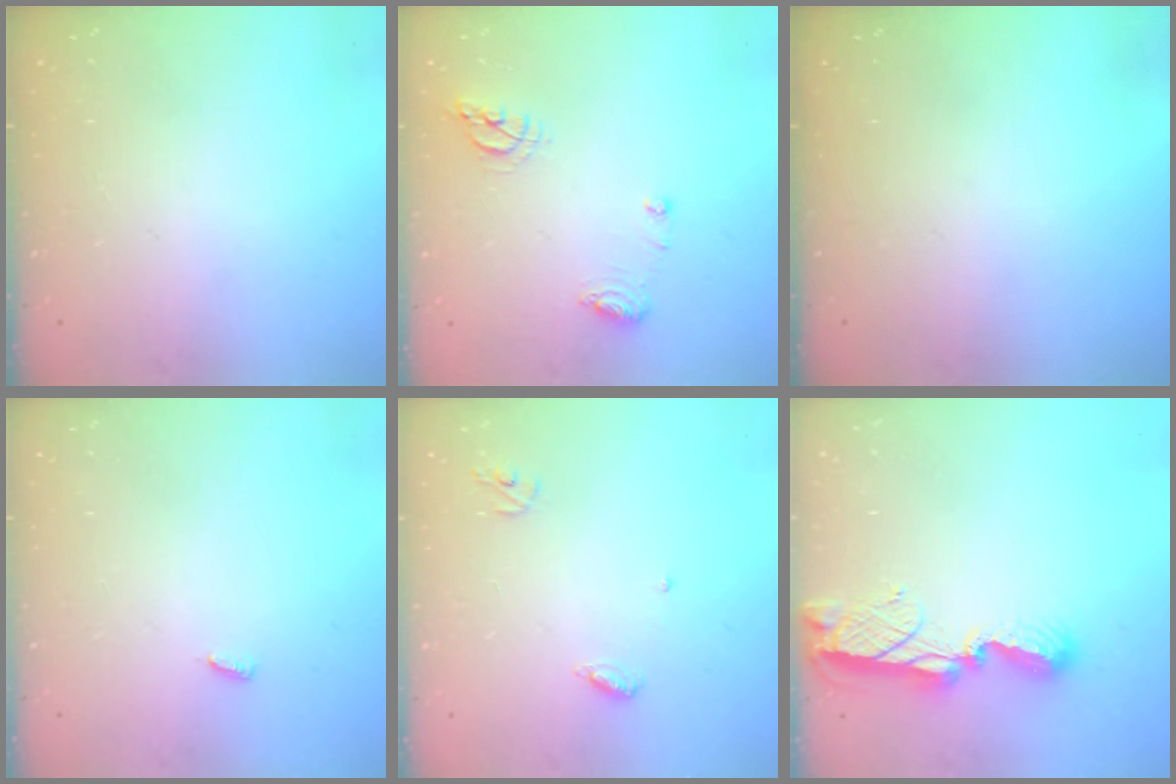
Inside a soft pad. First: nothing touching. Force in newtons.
{"total": 8.1, "press": 8.1, "slide": 0.4}
{"total": 0.0}
{"total": 3.5, "press": 3.4, "slide": 0.6}
{"total": 4.9, "press": 4.9, "slide": 0.4}
{"total": 9.6, "press": 9.6, "slide": 1.2}